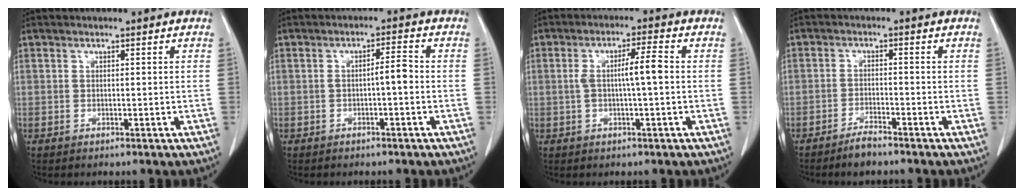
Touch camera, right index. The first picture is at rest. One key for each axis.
{"total": 2.6, "fx": -0.5, "fy": 0.4, "fz": 2.5, "tx": -0.036, "ty": 0.005, "tz": -0.010}
{"total": 4.9, "fx": 0.0, "fy": 0.3, "fz": 4.9, "tx": -0.091, "ty": 0.012, "tz": 0.002}
{"total": 2.9, "fx": -2.6, "fy": 0.4, "fz": 1.4, "tx": -0.025, "ty": -0.001, "tz": -0.047}